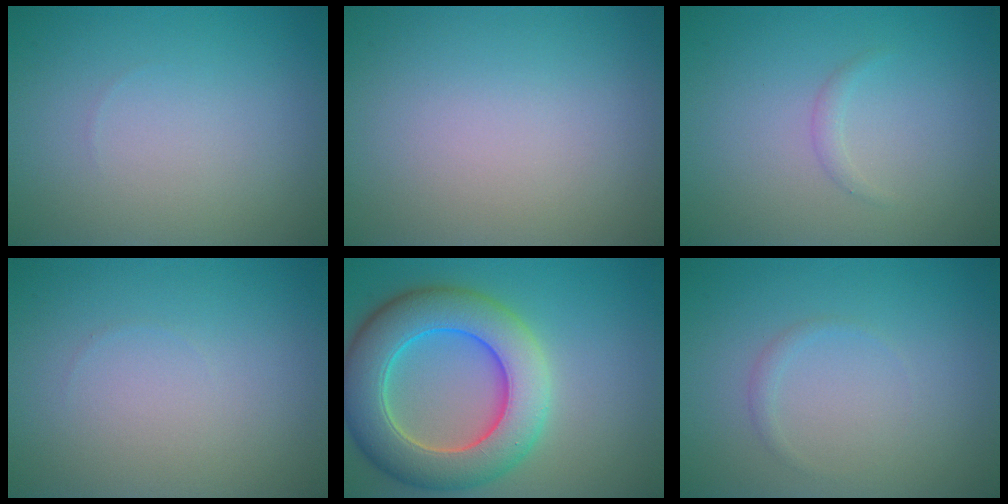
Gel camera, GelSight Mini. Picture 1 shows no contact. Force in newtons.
{"total": 0.0}
{"total": 0.8, "press": 0.8, "slide": 0.1}
{"total": 0.0}
{"total": 9.4, "press": 9.4, "slide": 0.5}
{"total": 0.7, "press": 0.7, "slide": 0.0}